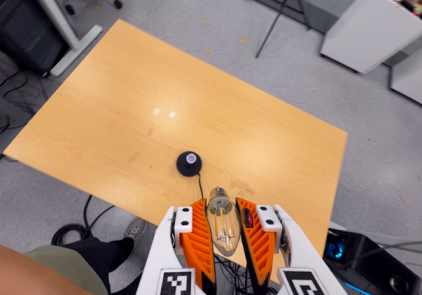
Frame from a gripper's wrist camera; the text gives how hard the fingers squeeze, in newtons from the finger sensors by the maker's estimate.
{"total": 21.1, "left": 23.3, "right": 18.8}